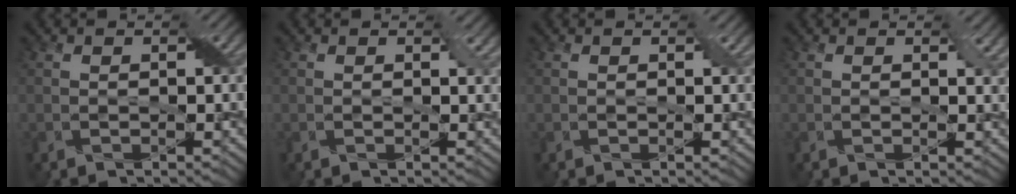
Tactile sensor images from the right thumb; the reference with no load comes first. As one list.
[{"total": 0.9, "force": [0.6, 0.3, 0.7], "torque": [-0.010, -0.004, 0.011]}, {"total": 0.0}, {"total": 1.6, "force": [0.9, 0.6, 1.2], "torque": [-0.017, -0.004, 0.017]}]